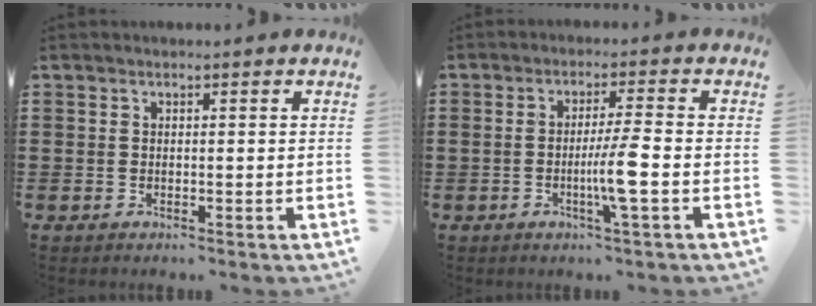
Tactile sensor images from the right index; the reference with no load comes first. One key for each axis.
{"total": 5.8, "fx": -1.5, "fy": -0.5, "fz": 5.6, "tx": -0.103, "ty": -0.012, "tz": -0.033}